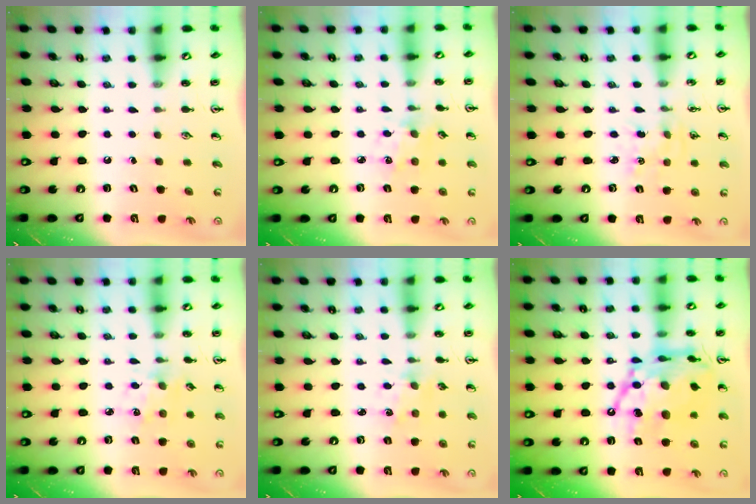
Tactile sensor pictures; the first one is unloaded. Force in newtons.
{"total": 2.8, "press": 2.8, "slide": 0.5}
{"total": 0.6, "press": 0.6, "slide": 0.1}
{"total": 2.8, "press": 2.8, "slide": 0.5}
{"total": 1.0, "press": 1.0, "slide": 0.2}
{"total": 19.5, "press": 19.3, "slide": 2.2}